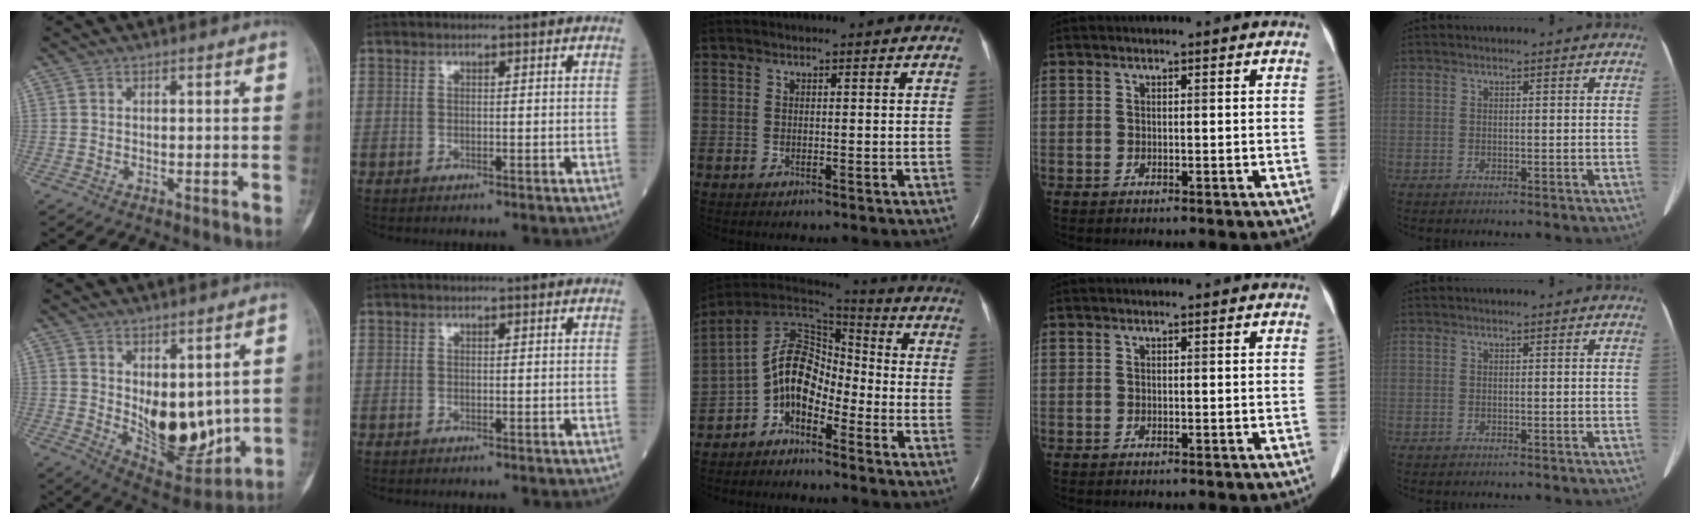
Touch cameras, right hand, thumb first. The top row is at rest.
{"thumb": {"total": 14.0, "force": [1.1, 7.8, 11.6], "torque": [-0.126, -0.038, 0.045]}, "middle": {"total": 9.6, "force": [-4.2, 5.6, 6.5], "torque": [-0.119, 0.034, -0.079]}}